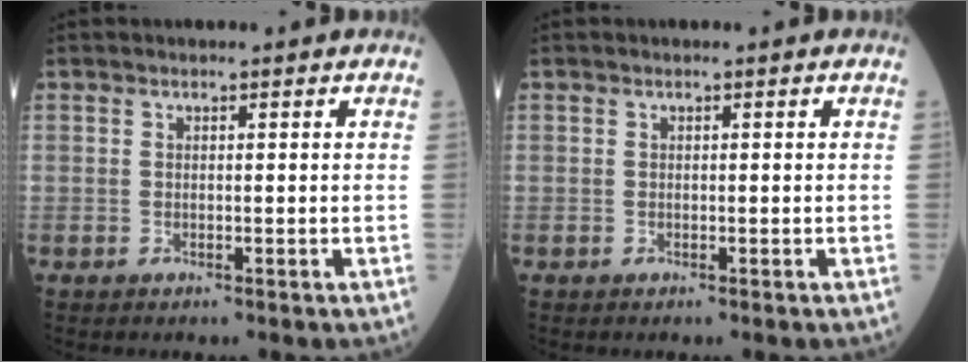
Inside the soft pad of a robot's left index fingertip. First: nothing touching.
{"total": 0.0}